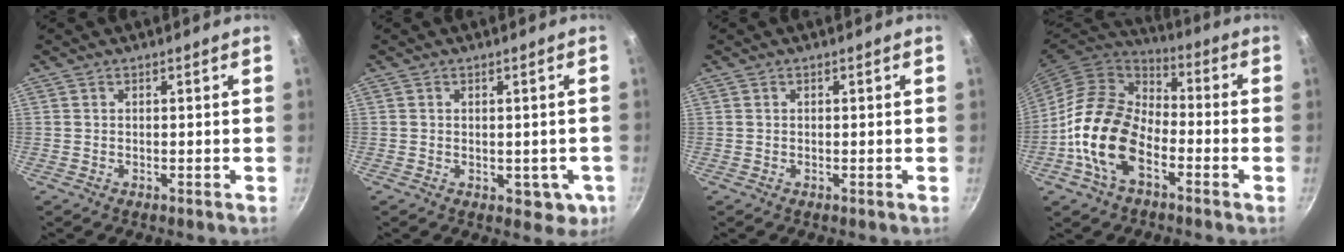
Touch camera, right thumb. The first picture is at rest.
{"total": 5.1, "force": [-0.9, 3.3, 3.8], "torque": [-0.034, -0.003, -0.007]}
{"total": 0.0}
{"total": 16.5, "force": [-5.6, 10.1, 11.8], "torque": [-0.191, 0.038, -0.122]}